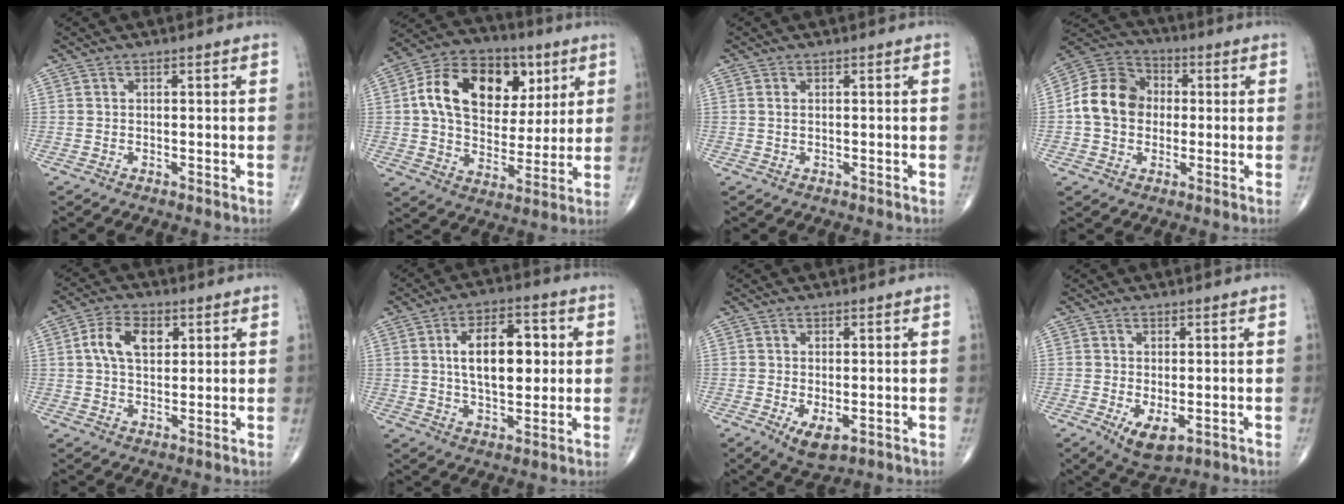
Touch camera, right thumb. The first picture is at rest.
{"total": 20.1, "force": [5.8, 13.7, 13.4], "torque": [-0.201, 0.000, 0.094]}
{"total": 0.7, "force": [0.2, 0.3, 0.6], "torque": [-0.014, 0.004, 0.005]}
{"total": 11.9, "force": [0.1, 9.7, 6.9], "torque": [-0.108, 0.030, -0.009]}
{"total": 7.7, "force": [2.2, 4.7, 5.6], "torque": [-0.094, 0.002, 0.038]}
{"total": 13.2, "force": [1.9, 6.8, 11.1], "torque": [-0.155, 0.005, 0.030]}
{"total": 4.5, "force": [-1.4, 2.1, 3.8], "torque": [-0.065, -0.013, -0.015]}
{"total": 5.6, "force": [-1.7, 2.6, 4.7], "torque": [-0.079, -0.014, -0.017]}